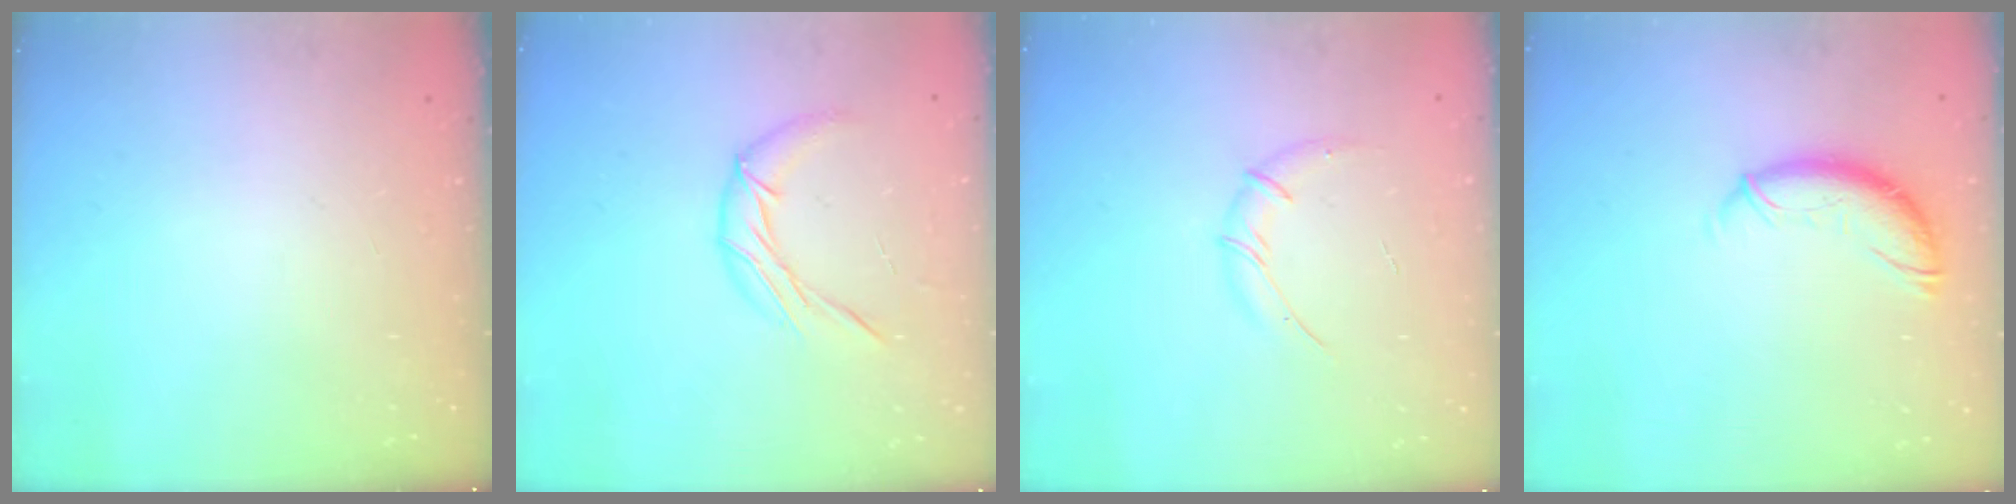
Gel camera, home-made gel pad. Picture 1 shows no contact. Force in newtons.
{"total": 9.3, "press": 9.3, "slide": 0.2}
{"total": 7.9, "press": 7.8, "slide": 1.2}
{"total": 10.7, "press": 10.6, "slide": 1.4}